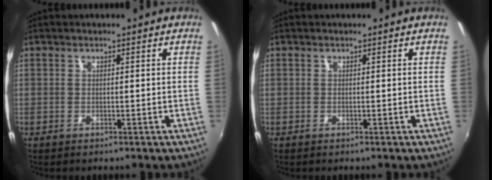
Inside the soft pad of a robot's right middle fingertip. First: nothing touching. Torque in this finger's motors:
{"motor_torque": [0.15, 0.04, 0.02, 0.00]}